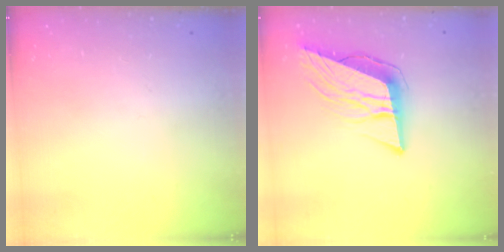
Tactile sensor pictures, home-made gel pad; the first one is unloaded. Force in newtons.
{"total": 12.4, "press": 11.9, "slide": 3.6}